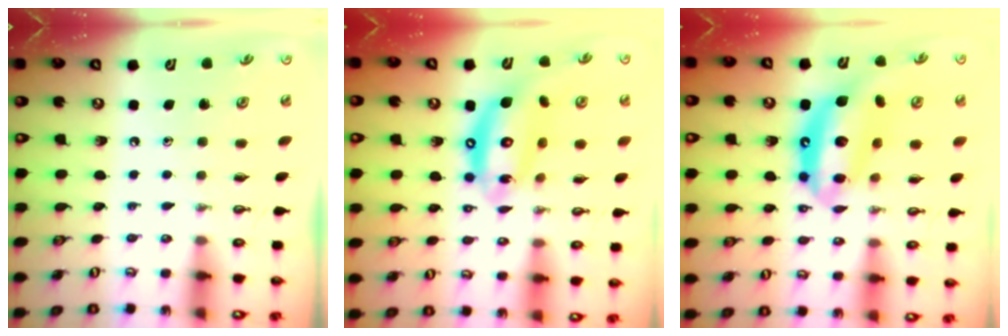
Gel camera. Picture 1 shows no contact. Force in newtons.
{"total": 15.7, "press": 15.6, "slide": 1.4}
{"total": 15.9, "press": 15.9, "slide": 1.2}